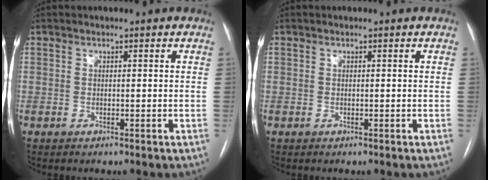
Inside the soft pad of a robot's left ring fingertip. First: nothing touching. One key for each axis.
{"total": 0.0}